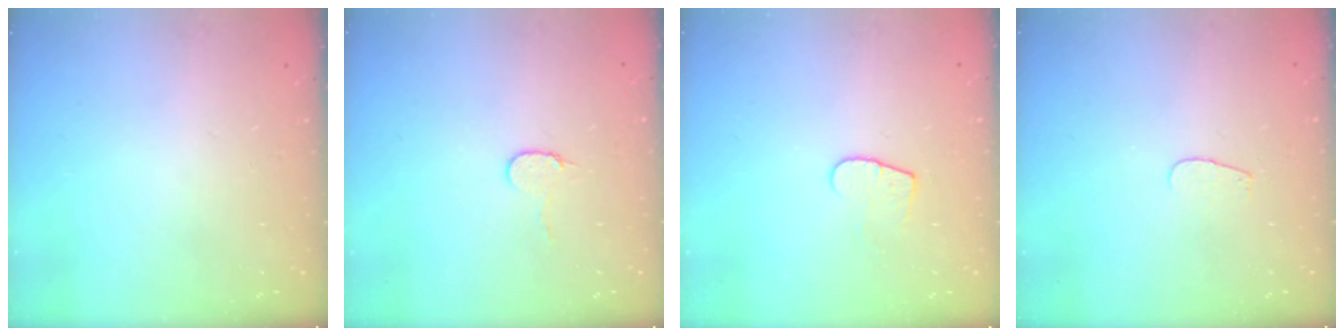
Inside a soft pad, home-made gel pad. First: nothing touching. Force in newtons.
{"total": 5.9, "press": 5.9, "slide": 0.5}
{"total": 7.3, "press": 7.3, "slide": 0.5}
{"total": 2.8, "press": 2.8, "slide": 0.2}